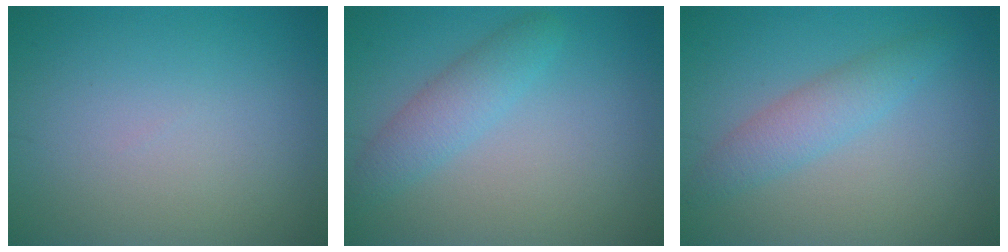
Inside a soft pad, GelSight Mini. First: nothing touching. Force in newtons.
{"total": 2.8, "press": 2.8, "slide": 0.1}
{"total": 2.8, "press": 2.8, "slide": 0.0}